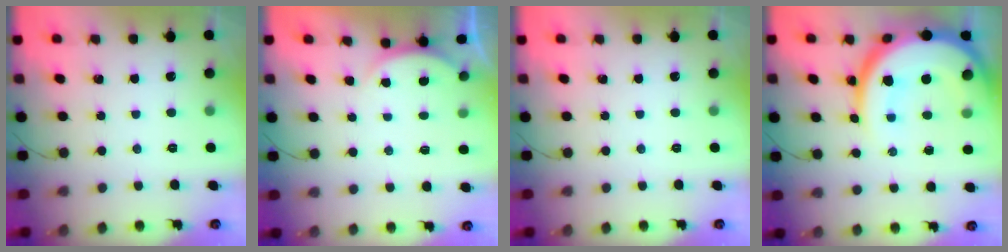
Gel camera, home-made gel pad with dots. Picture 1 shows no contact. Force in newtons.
{"total": 2.4, "press": 2.4, "slide": 0.6}
{"total": 0.0}
{"total": 21.9, "press": 21.9, "slide": 1.6}